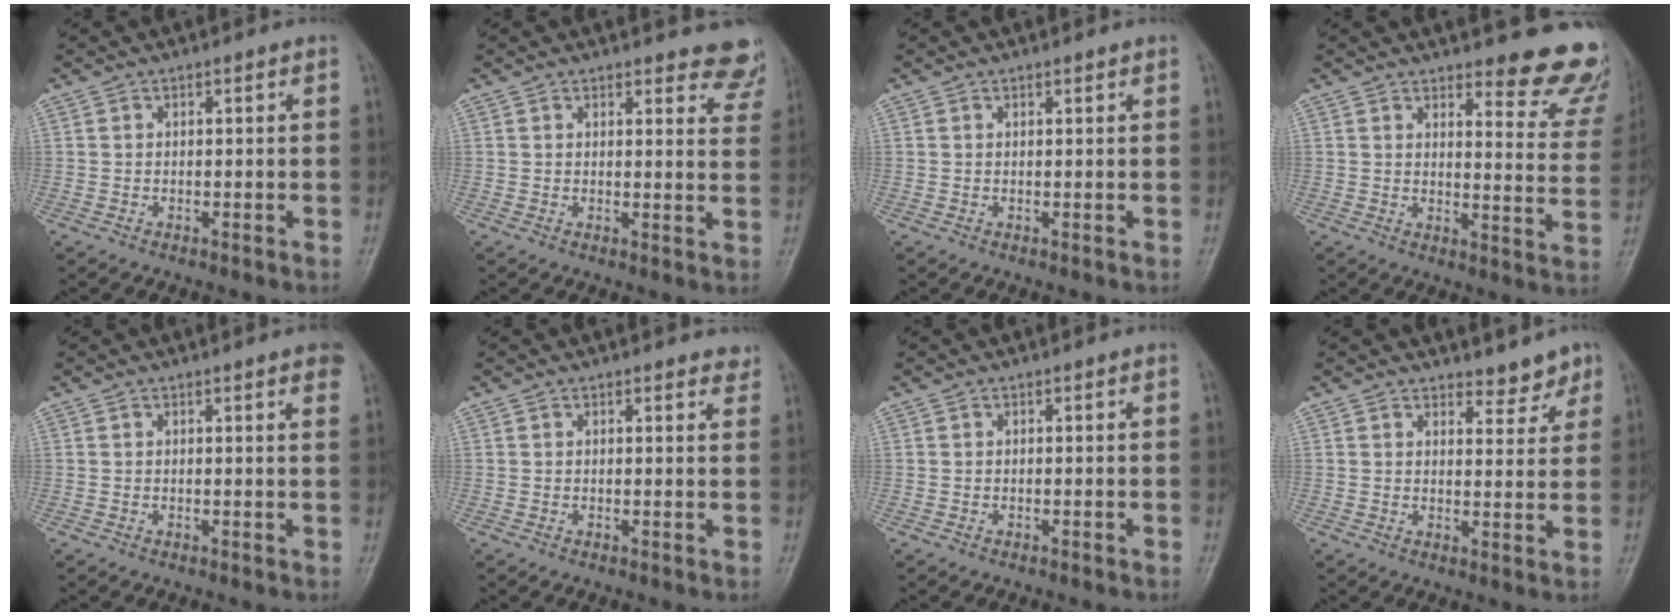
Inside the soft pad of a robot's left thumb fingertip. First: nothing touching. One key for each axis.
{"total": 7.9, "fx": 7.2, "fy": 2.5, "fz": 2.2, "tx": 0.020, "ty": -0.039, "tz": 0.058}
{"total": 0.5, "fx": 0.5, "fy": 0.0, "fz": 0.2, "tx": -0.007, "ty": -0.003, "tz": 0.008}
{"total": 14.4, "fx": 12.1, "fy": 4.1, "fz": 6.7, "tx": -0.032, "ty": -0.099, "tz": 0.125}
{"total": 3.5, "fx": 2.4, "fy": 0.5, "fz": 2.5, "tx": -0.024, "ty": -0.001, "tz": 0.021}
{"total": 2.7, "fx": 2.4, "fy": 0.9, "fz": 1.0, "tx": 0.004, "ty": -0.009, "tz": 0.018}
{"total": 0.0}
{"total": 4.5, "fx": 3.8, "fy": 2.1, "fz": 1.1, "tx": 0.012, "ty": -0.030, "tz": 0.049}